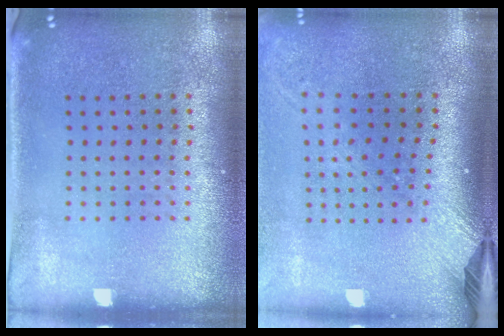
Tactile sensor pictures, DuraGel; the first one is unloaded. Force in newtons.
{"total": 2.4, "press": 1.8, "slide": 1.7}